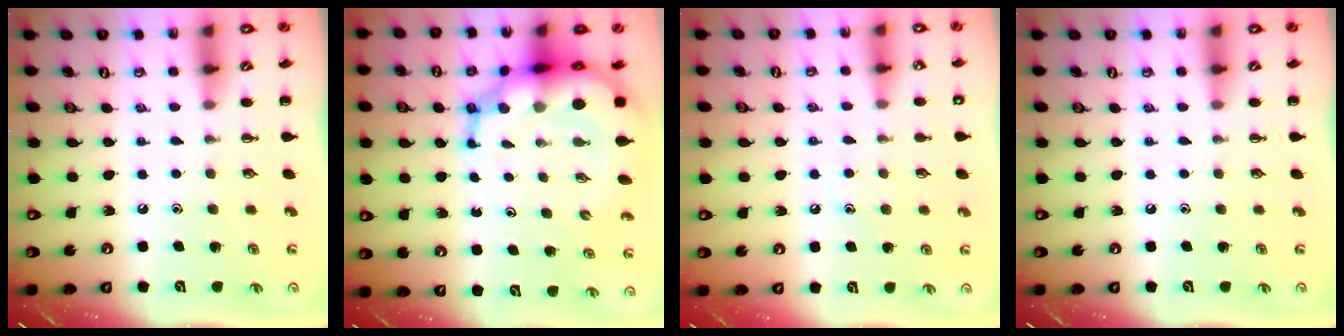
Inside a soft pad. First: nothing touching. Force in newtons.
{"total": 13.3, "press": 12.9, "slide": 3.2}
{"total": 6.7, "press": 6.5, "slide": 1.7}
{"total": 0.0}